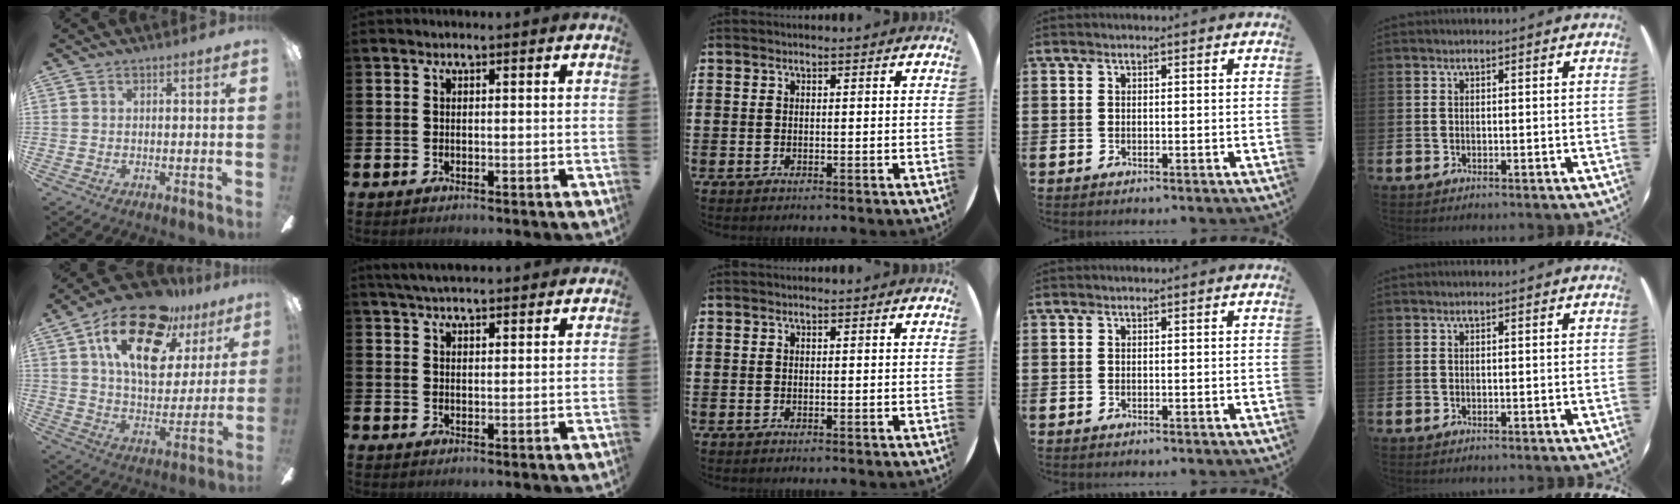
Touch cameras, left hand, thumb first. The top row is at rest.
{"thumb": {"total": 21.7, "force": [12.2, 10.8, 14.4], "torque": [-0.237, -0.050, 0.210]}, "index": {"total": 4.5, "force": [4.4, 0.4, 1.0], "torque": [-0.034, -0.012, 0.083]}}